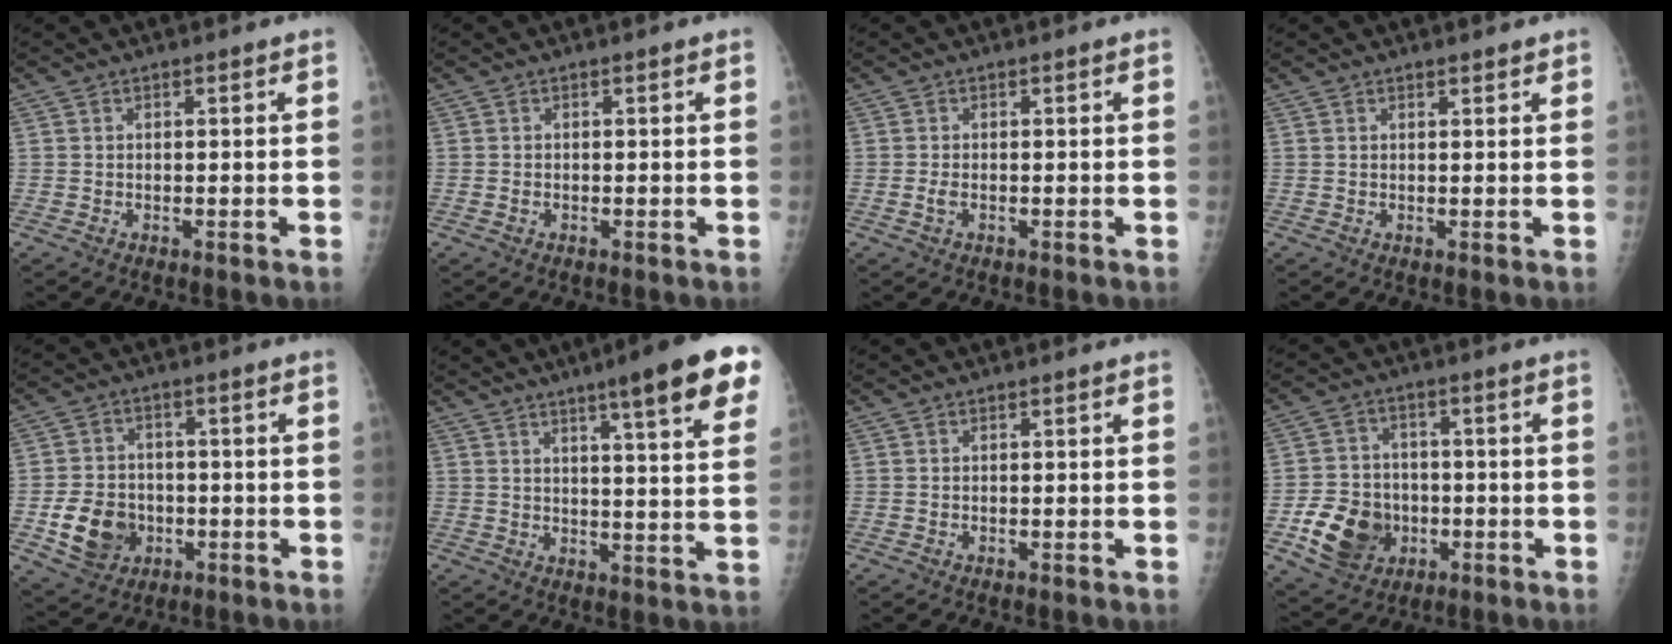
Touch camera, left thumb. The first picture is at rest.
{"total": 0.6, "force": [-0.2, 0.4, 0.4], "torque": [-0.009, 0.005, -0.003]}
{"total": 1.4, "force": [-0.4, 0.7, 1.1], "torque": [-0.027, 0.003, -0.008]}
{"total": 1.2, "force": [1.0, 0.4, 0.6], "torque": [-0.006, -0.005, 0.013]}
{"total": 9.3, "force": [-2.6, 7.6, 4.7], "torque": [-0.059, 0.012, -0.037]}
{"total": 16.2, "force": [9.3, 1.8, 13.1], "torque": [-0.158, -0.034, 0.115]}
{"total": 0.0}
{"total": 11.7, "force": [-3.5, 9.6, 5.7], "torque": [-0.070, 0.013, -0.053]}